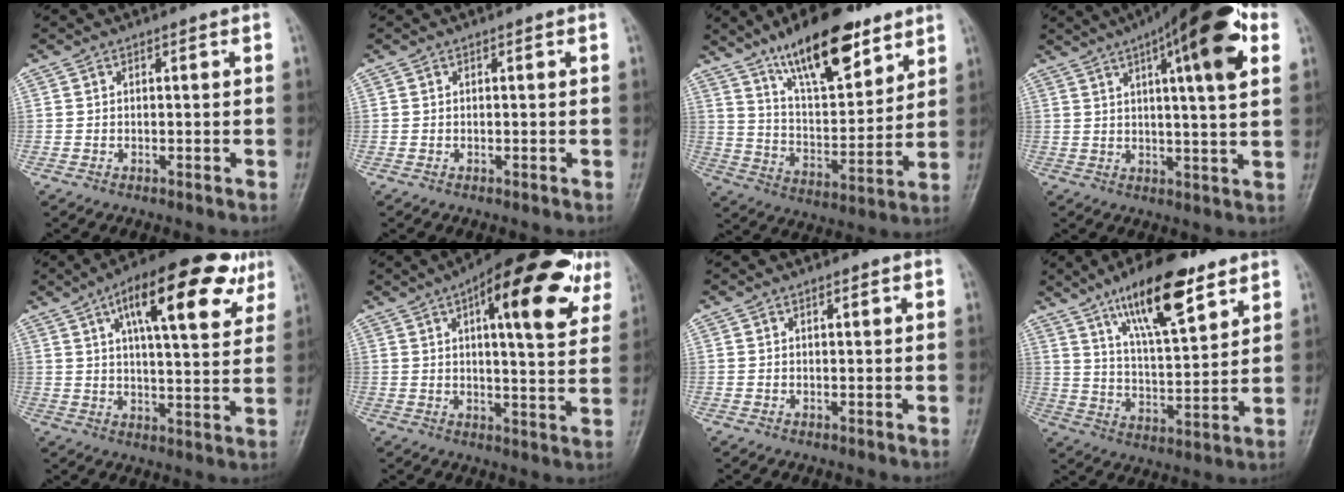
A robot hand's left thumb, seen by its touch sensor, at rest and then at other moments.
{"total": 0.0}
{"total": 18.2, "force": [12.0, 6.6, 11.9], "torque": [-0.156, -0.064, 0.209]}
{"total": 18.1, "force": [7.8, 4.1, 15.8], "torque": [-0.215, -0.006, 0.107]}
{"total": 19.0, "force": [9.1, 6.5, 15.3], "torque": [-0.197, -0.011, 0.132]}
{"total": 20.8, "force": [9.5, 7.0, 17.1], "torque": [-0.212, -0.011, 0.125]}
{"total": 0.8, "force": [0.6, 0.3, 0.5], "torque": [-0.009, -0.002, 0.008]}
{"total": 16.9, "force": [10.3, 5.4, 12.3], "torque": [-0.176, -0.050, 0.177]}